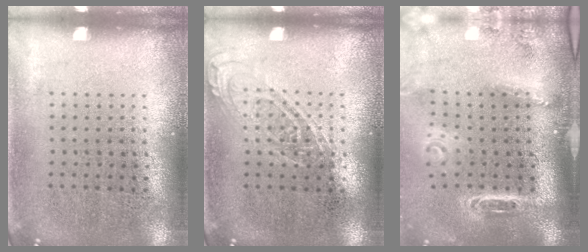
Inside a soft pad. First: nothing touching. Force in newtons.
{"total": 1.1, "press": 1.0, "slide": 0.3}
{"total": 3.0, "press": 2.1, "slide": 2.1}